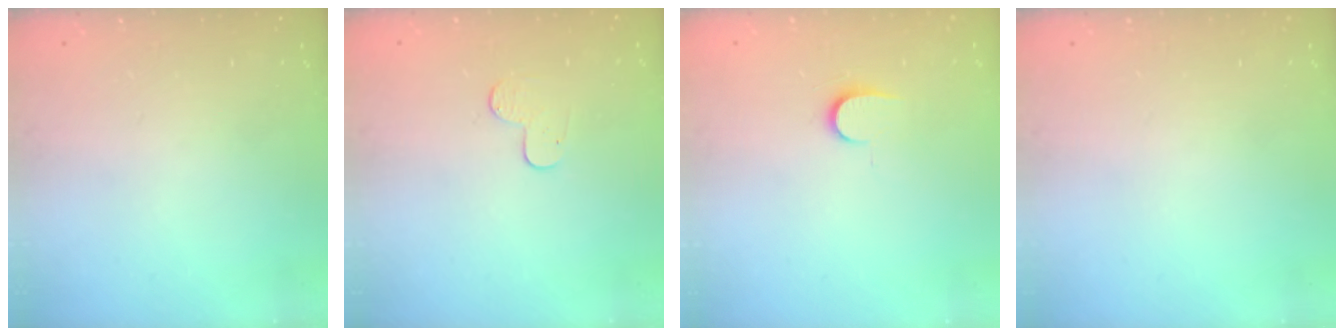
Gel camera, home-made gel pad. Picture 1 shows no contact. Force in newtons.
{"total": 4.9, "press": 4.9, "slide": 0.4}
{"total": 6.9, "press": 6.9, "slide": 0.8}
{"total": 0.0}